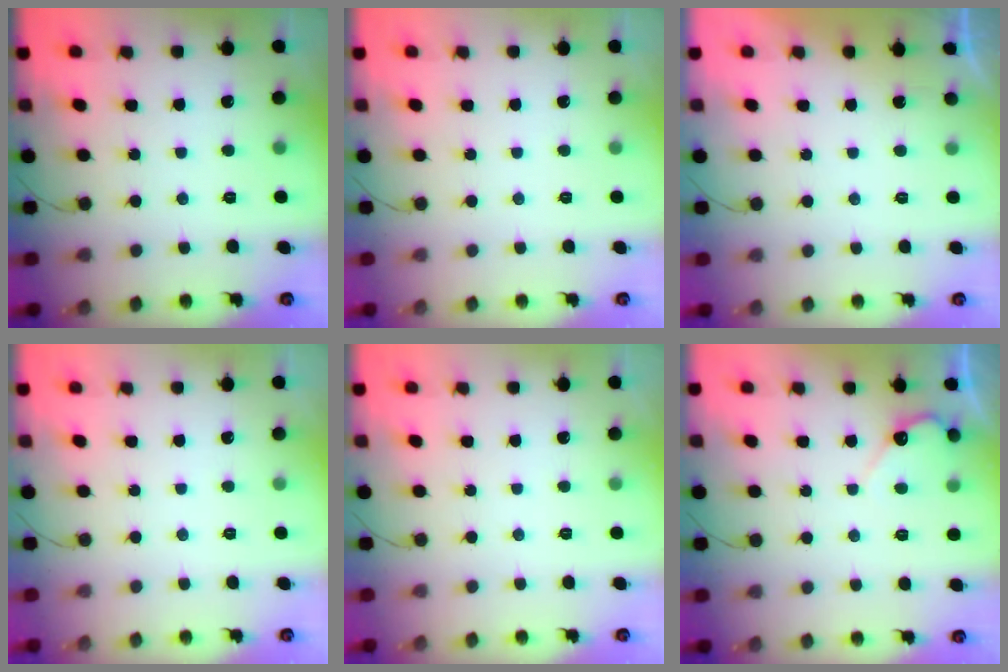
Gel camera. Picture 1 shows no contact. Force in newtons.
{"total": 0.0}
{"total": 1.0, "press": 0.9, "slide": 0.3}
{"total": 0.0}
{"total": 0.0}
{"total": 5.0, "press": 5.0, "slide": 0.2}